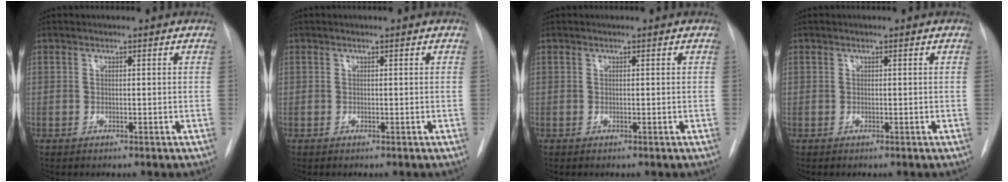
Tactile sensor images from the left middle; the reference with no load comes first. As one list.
[{"total": 0.0}, {"total": 0.0}, {"total": 0.0}]